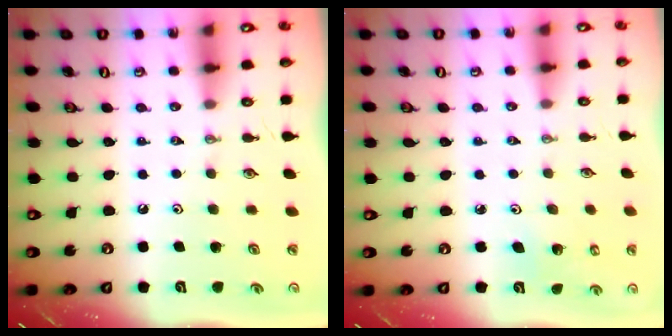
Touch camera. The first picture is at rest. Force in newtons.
{"total": 3.4, "press": 3.3, "slide": 0.8}